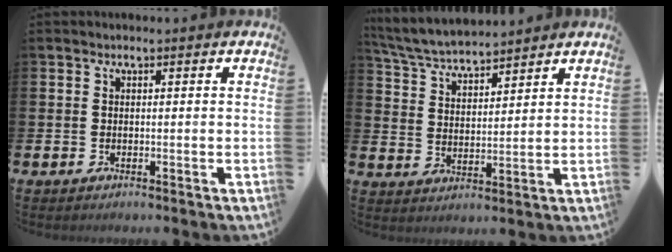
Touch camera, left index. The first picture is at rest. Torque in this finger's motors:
{"motor_torque": [-0.05, -0.52, 0.55, 0.21]}